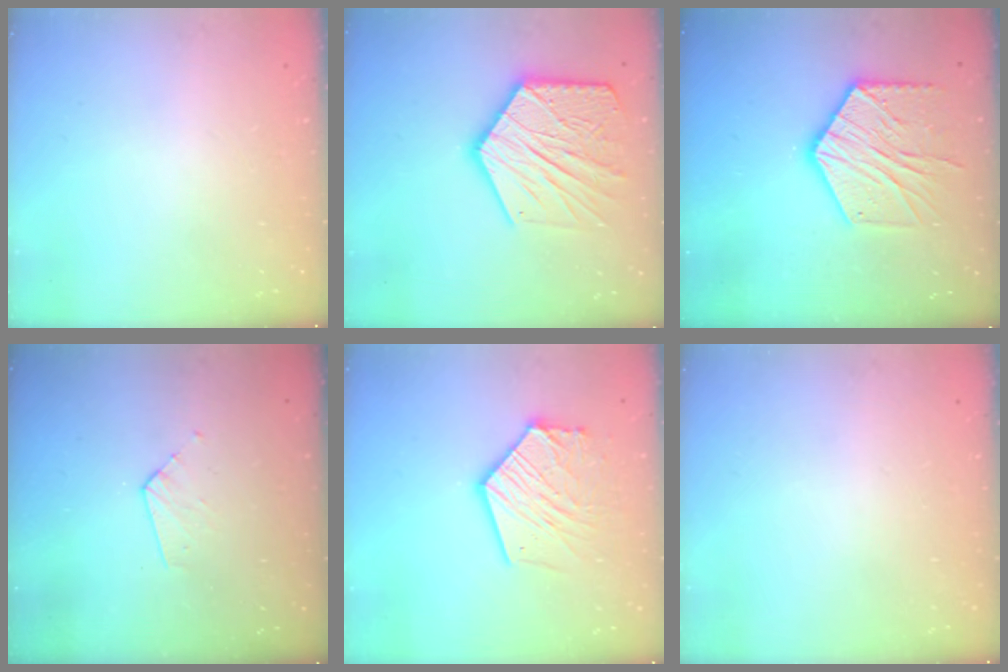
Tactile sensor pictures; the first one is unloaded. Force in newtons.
{"total": 21.6, "press": 21.6, "slide": 1.6}
{"total": 17.6, "press": 17.6, "slide": 1.1}
{"total": 3.7, "press": 3.6, "slide": 0.3}
{"total": 15.1, "press": 15.0, "slide": 1.7}
{"total": 0.0}